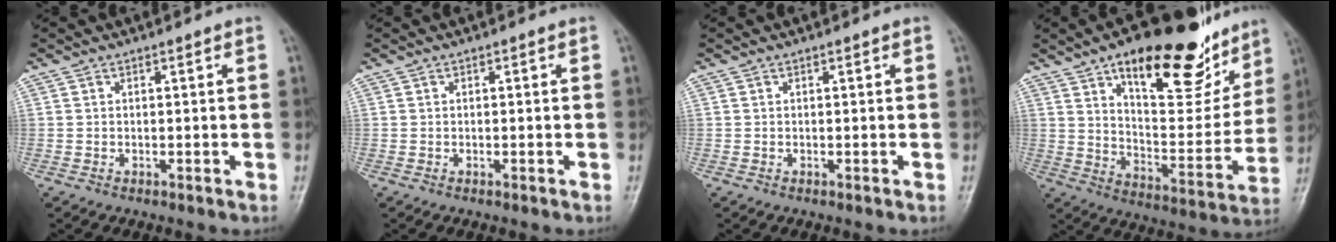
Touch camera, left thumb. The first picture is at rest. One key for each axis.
{"total": 0.0}
{"total": 0.0}
{"total": 25.3, "fx": 15.6, "fy": 10.5, "fz": 16.8, "tx": -0.187, "ty": -0.057, "tz": 0.237}